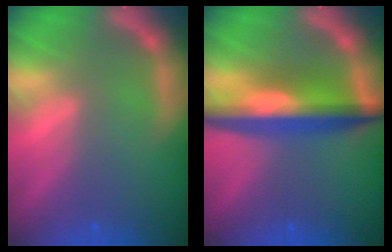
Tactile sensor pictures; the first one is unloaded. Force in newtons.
{"total": 8.1}